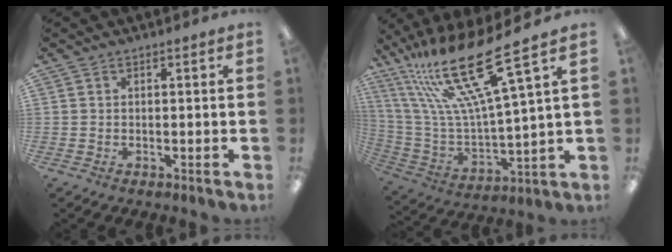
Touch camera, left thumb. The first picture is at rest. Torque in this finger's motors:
{"motor_torque": [0.14, 0.17, 1.41, -1.36, 0.18]}